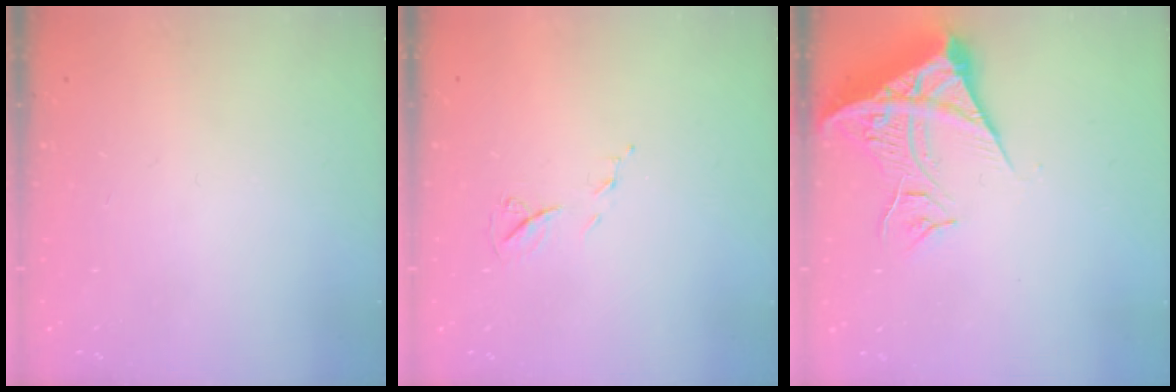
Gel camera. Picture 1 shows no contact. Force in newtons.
{"total": 6.2, "press": 6.2, "slide": 0.7}
{"total": 13.5, "press": 13.4, "slide": 1.8}